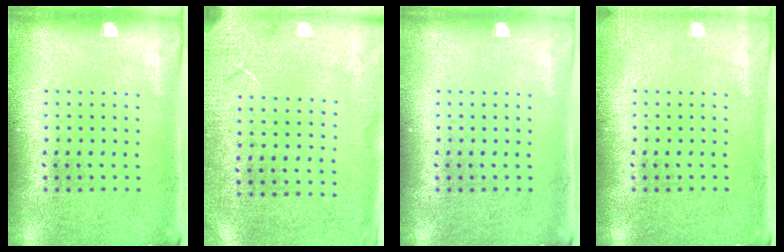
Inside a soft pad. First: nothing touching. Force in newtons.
{"total": 2.6, "press": 2.5, "slide": 0.5}
{"total": 0.0}
{"total": 1.1, "press": 1.1, "slide": 0.3}